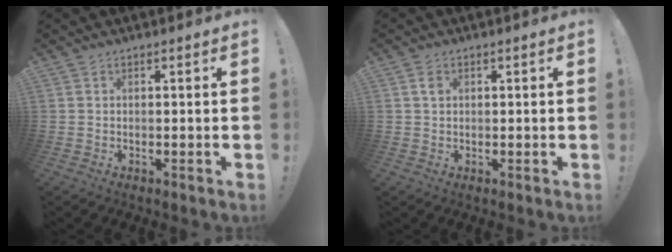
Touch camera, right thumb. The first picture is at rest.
{"total": 2.1, "force": [0.6, 1.8, 0.8], "torque": [0.002, -0.004, 0.007]}